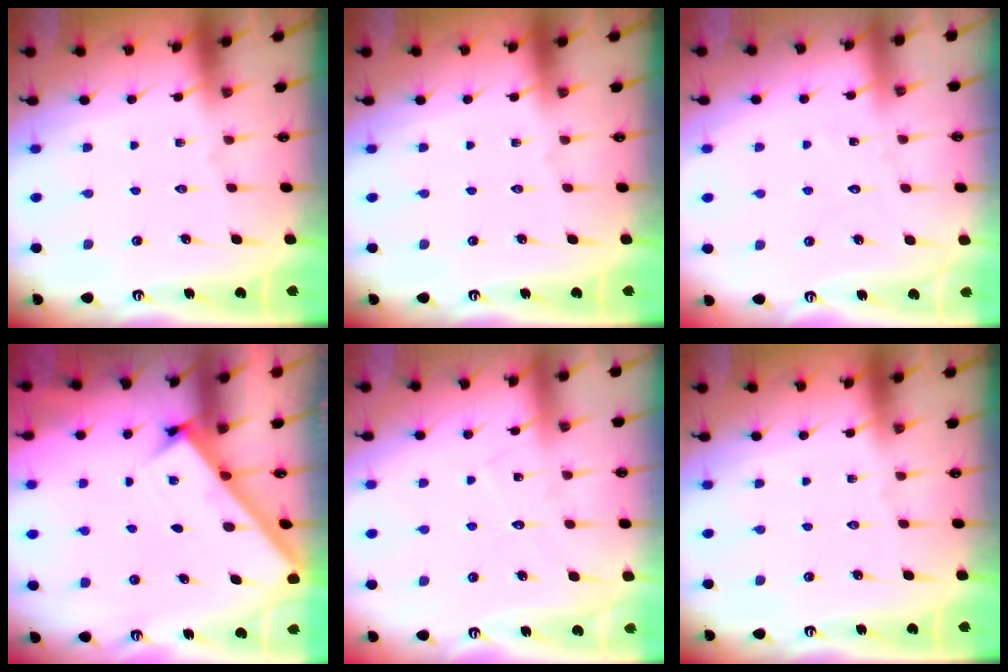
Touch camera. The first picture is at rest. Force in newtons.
{"total": 0.0}
{"total": 4.5, "press": 4.5, "slide": 0.4}
{"total": 2.6, "press": 2.5, "slide": 0.3}
{"total": 6.0, "press": 6.0, "slide": 0.3}
{"total": 0.0}